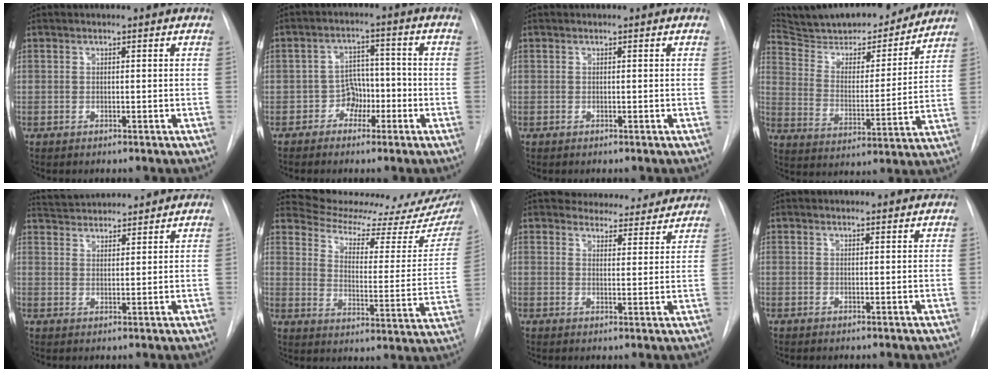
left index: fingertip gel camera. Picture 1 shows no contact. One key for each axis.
{"total": 4.4, "fx": -2.5, "fy": 3.3, "fz": 1.4, "tx": -0.014, "ty": 0.011, "tz": -0.043}
{"total": 0.0}
{"total": 21.5, "fx": 19.5, "fy": 4.8, "fz": 7.5, "tx": -0.128, "ty": -0.012, "tz": 0.294}
{"total": 7.9, "fx": 7.7, "fy": 1.0, "fz": 1.5, "tx": -0.032, "ty": 0.023, "tz": 0.122}
{"total": 20.1, "fx": 19.0, "fy": 2.4, "fz": 6.3, "tx": -0.090, "ty": -0.083, "tz": 0.242}
{"total": 10.0, "fx": 9.5, "fy": 3.1, "fz": 1.0, "tx": 0.010, "ty": -0.009, "tz": 0.105}
{"total": 2.6, "fx": 2.5, "fy": 0.5, "fz": 0.2, "tx": -0.006, "ty": 0.013, "tz": 0.028}